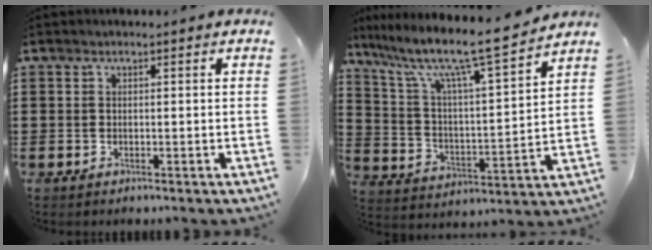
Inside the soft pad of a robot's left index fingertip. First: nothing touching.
{"total": 10.2, "force": [8.3, 0.7, 5.9], "torque": [-0.141, -0.062, 0.130]}